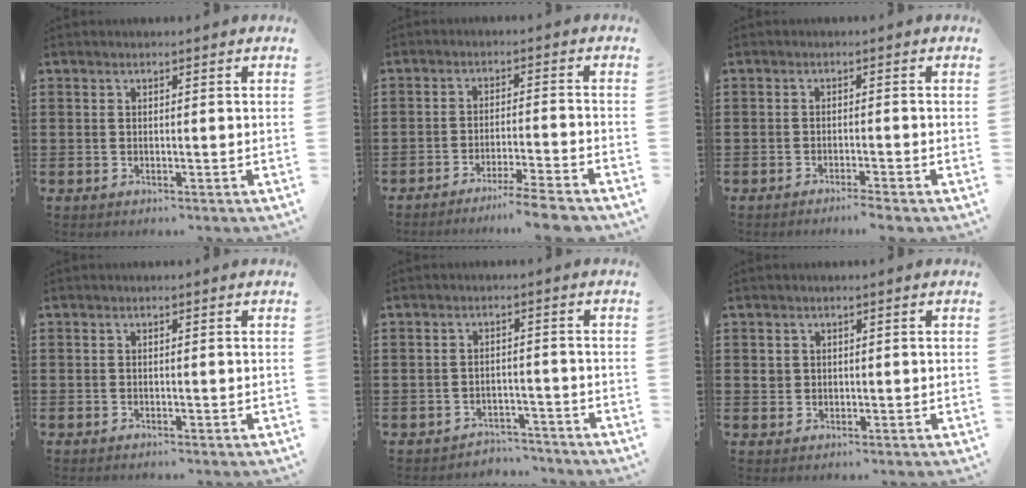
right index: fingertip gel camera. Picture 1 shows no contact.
{"total": 4.8, "force": [-4.4, -0.6, 2.0], "torque": [-0.032, -0.012, -0.084]}
{"total": 1.6, "force": [-1.4, -0.2, 0.6], "torque": [-0.011, 0.000, -0.028]}
{"total": 0.0}
{"total": 3.2, "force": [-3.1, 0.6, -0.1], "torque": [-0.007, 0.000, -0.066]}
{"total": 1.3, "force": [0.4, 1.2, 0.3], "torque": [-0.009, 0.006, 0.007]}